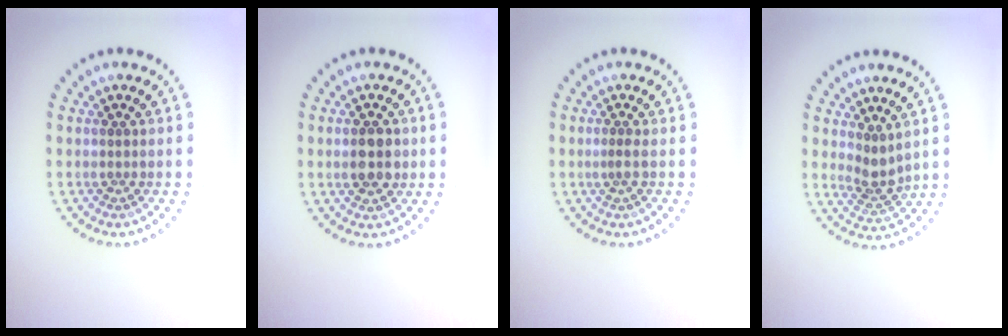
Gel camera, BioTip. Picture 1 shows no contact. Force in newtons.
{"total": 2.9, "press": 2.9, "slide": 0.0}
{"total": 0.7, "press": 0.4, "slide": 0.6}
{"total": 2.4, "press": 1.8, "slide": 1.5}